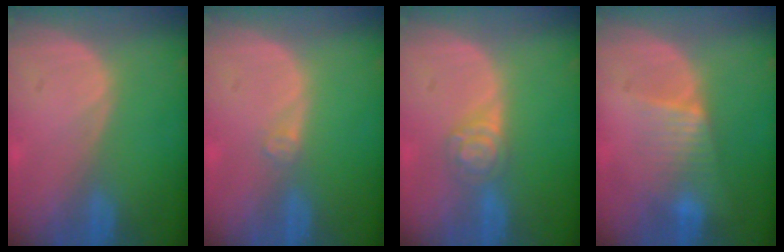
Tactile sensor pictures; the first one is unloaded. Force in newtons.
{"total": 1.3, "press": 1.1, "slide": 0.7}
{"total": 4.3, "press": 3.9, "slide": 1.8}
{"total": 4.7, "press": 4.6, "slide": 0.7}